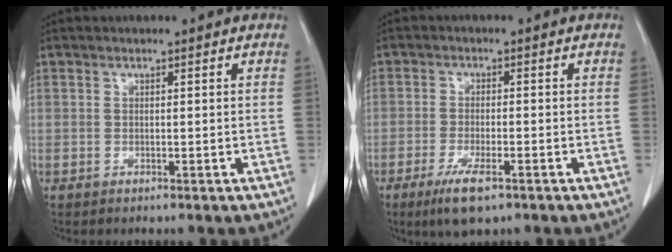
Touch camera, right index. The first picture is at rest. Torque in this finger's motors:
{"motor_torque": [0.59, -0.46, 0.14, 0.09]}